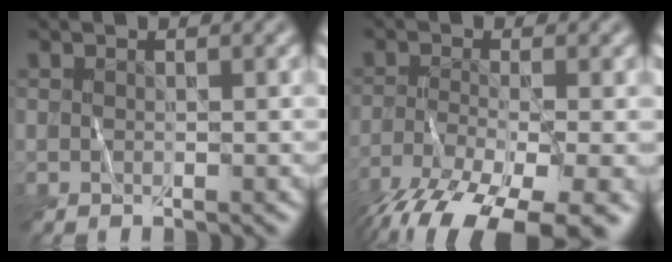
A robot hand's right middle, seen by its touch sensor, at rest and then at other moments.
{"total": 10.8, "force": [-7.6, 3.1, 7.0], "torque": [-0.140, -0.029, -0.124]}